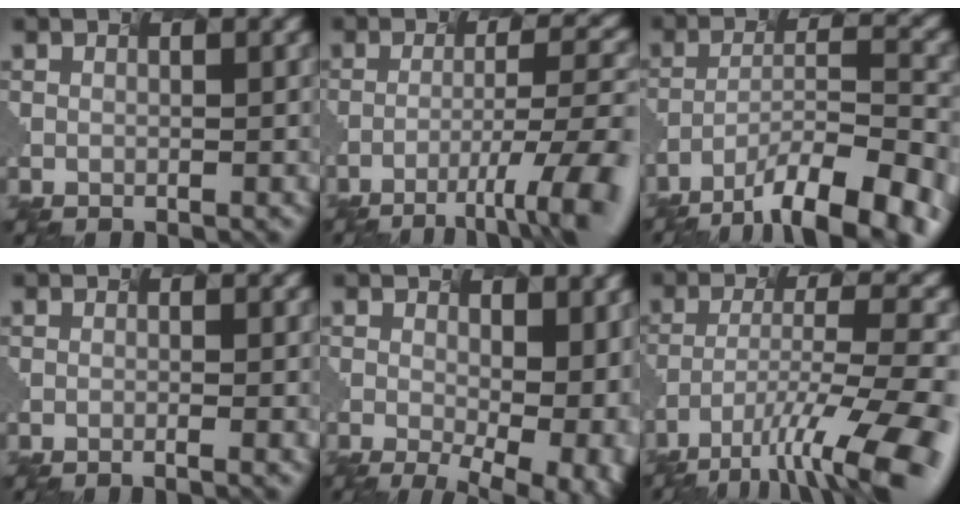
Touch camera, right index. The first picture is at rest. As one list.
[{"total": 8.6, "force": [-5.8, 0.5, 6.3], "torque": [-0.116, -0.002, -0.057]}, {"total": 12.0, "force": [-9.9, 1.9, 6.4], "torque": [-0.135, -0.009, -0.127]}, {"total": 1.1, "force": [-0.7, 0.0, 0.9], "torque": [-0.012, -0.002, -0.004]}, {"total": 7.0, "force": [-0.6, 3.4, 6.1], "torque": [-0.071, -0.028, 0.037]}, {"total": 10.4, "force": [-8.1, 1.0, 6.4], "torque": [-0.139, -0.008, -0.107]}]